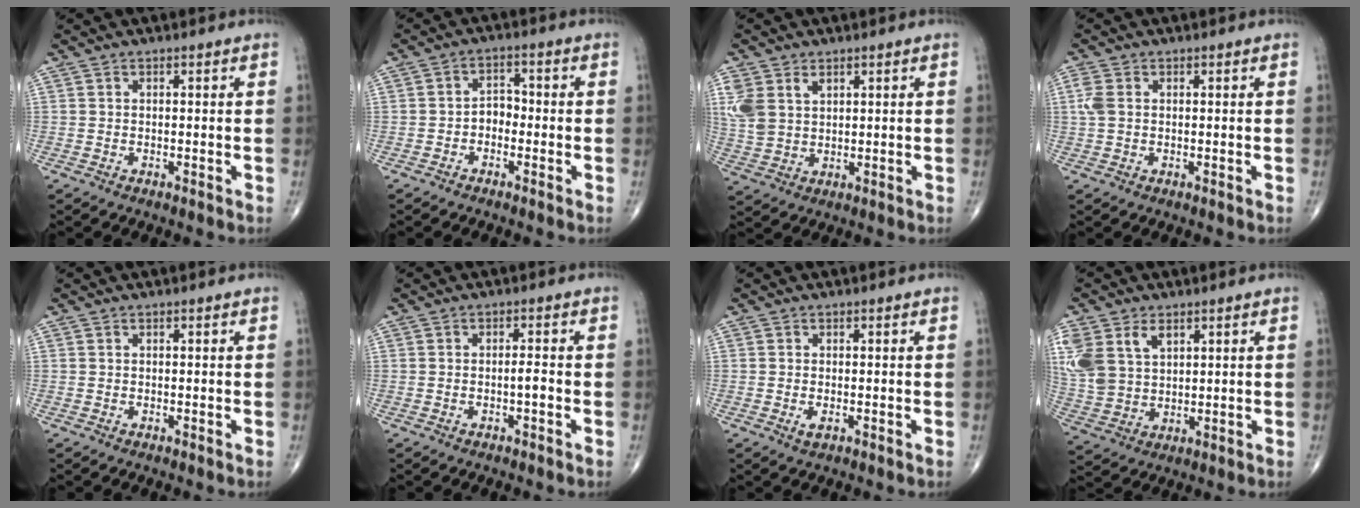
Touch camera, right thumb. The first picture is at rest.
{"total": 3.3, "force": [-1.3, 2.4, 1.9], "torque": [-0.015, 0.020, -0.032]}
{"total": 7.8, "force": [3.1, 5.3, 4.9], "torque": [-0.106, -0.001, 0.073]}
{"total": 4.0, "force": [0.6, 2.7, 2.8], "torque": [-0.082, 0.006, 0.010]}
{"total": 0.0}
{"total": 1.8, "force": [-0.6, 0.4, 1.6], "torque": [-0.022, 0.005, -0.010]}
{"total": 1.3, "force": [-0.4, 0.6, 1.1], "torque": [-0.022, -0.004, -0.007]}
{"total": 13.8, "force": [5.6, 9.4, 8.4], "torque": [-0.197, -0.003, 0.122]}